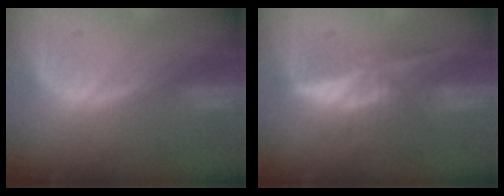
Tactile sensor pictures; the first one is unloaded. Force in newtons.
{"total": 5.4, "press": 5.2, "slide": 1.6}